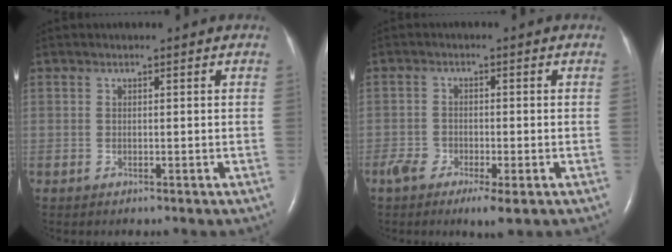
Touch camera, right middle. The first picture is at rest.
{"total": 4.8, "force": [-2.8, 1.3, 3.7], "torque": [-0.071, -0.008, -0.049]}